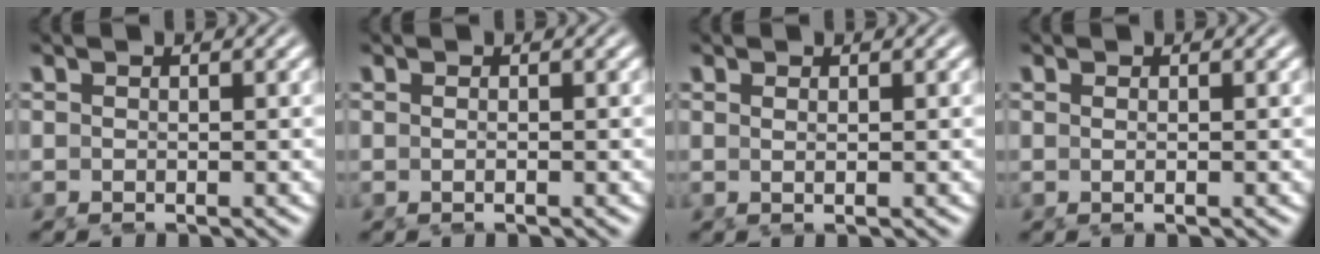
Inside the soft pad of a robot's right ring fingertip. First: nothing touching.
{"total": 0.9, "force": [-0.4, -0.7, 0.4], "torque": [-0.008, -0.005, -0.004]}
{"total": 1.2, "force": [0.1, -1.0, 0.5], "torque": [-0.006, -0.009, 0.009]}
{"total": 1.1, "force": [-0.2, -1.0, 0.4], "torque": [-0.007, -0.008, 0.002]}